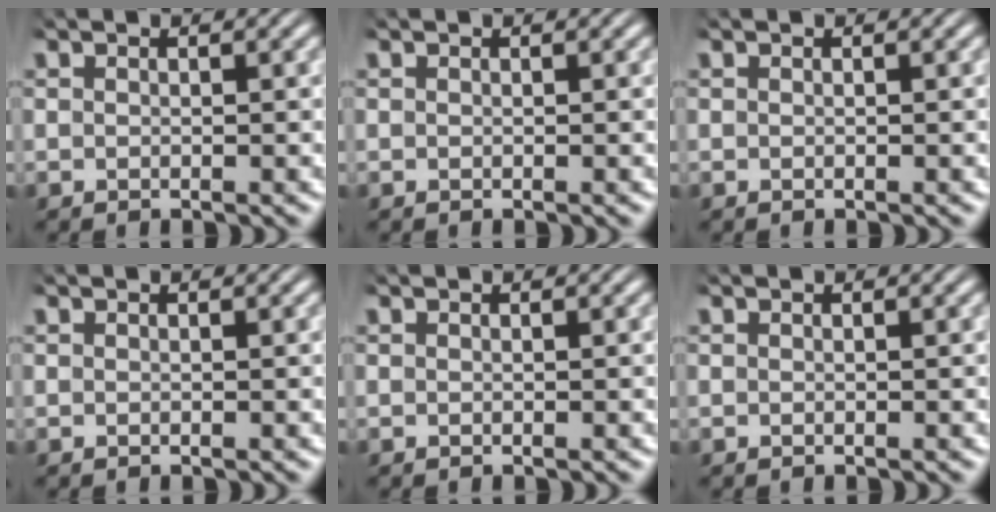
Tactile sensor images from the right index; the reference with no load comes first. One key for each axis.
{"total": 0.0}
{"total": 0.0}
{"total": 0.0}
{"total": 0.0}
{"total": 0.0}